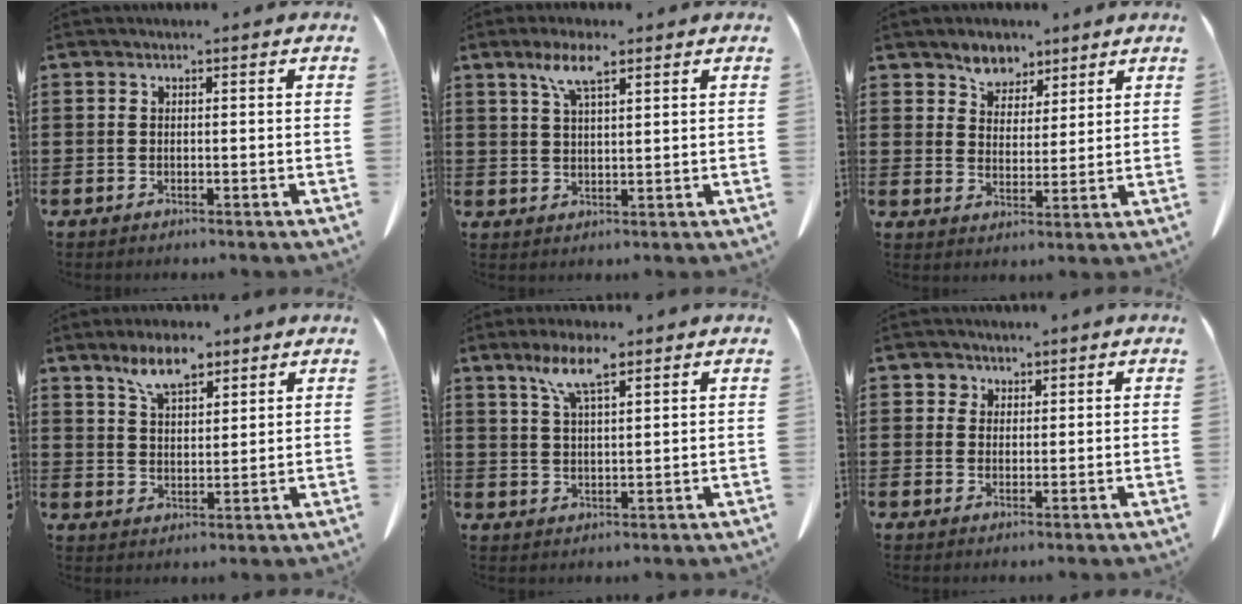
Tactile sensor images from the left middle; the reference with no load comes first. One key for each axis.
{"total": 5.8, "fx": 3.5, "fy": 1.4, "fz": 4.5, "tx": -0.098, "ty": 0.007, "tz": 0.060}
{"total": 4.9, "fx": 4.1, "fy": 2.7, "fz": 0.4, "tx": -0.028, "ty": -0.005, "tz": 0.079}
{"total": 7.1, "fx": 5.2, "fy": 2.6, "fz": 4.0, "tx": -0.086, "ty": -0.007, "tz": 0.094}
{"total": 7.0, "fx": 4.3, "fy": 1.7, "fz": 5.3, "tx": -0.115, "ty": 0.004, "tz": 0.074}
{"total": 2.1, "fx": 1.4, "fy": 1.6, "fz": 0.3, "tx": -0.005, "ty": 0.003, "tz": 0.024}